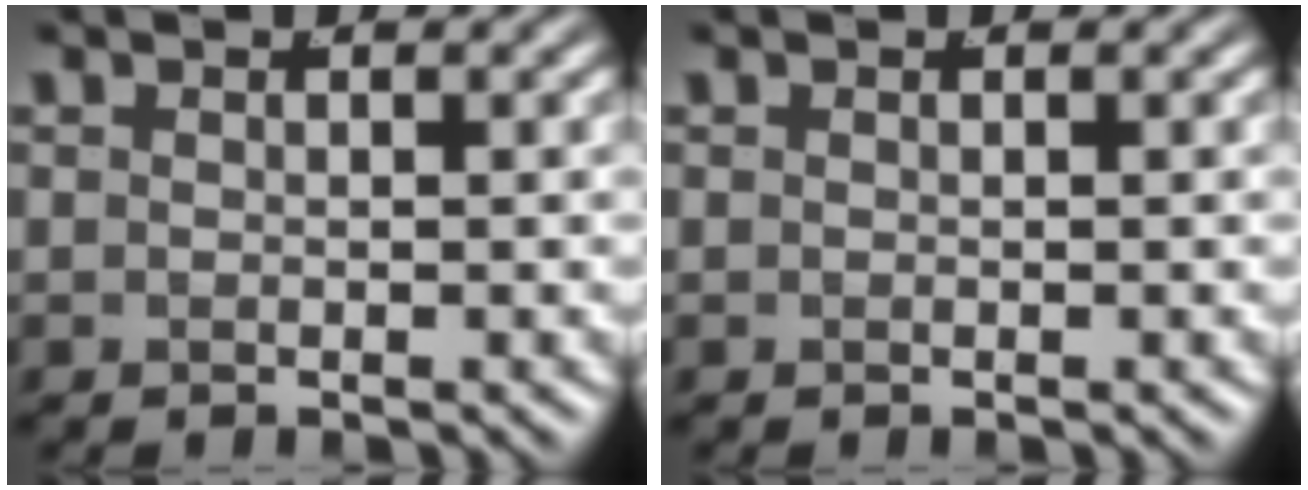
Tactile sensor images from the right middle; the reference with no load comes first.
{"total": 0.0}